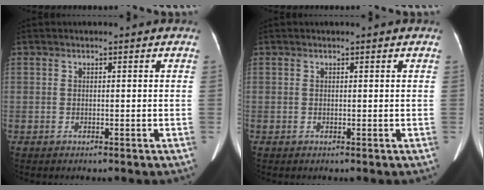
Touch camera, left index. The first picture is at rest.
{"total": 0.0}